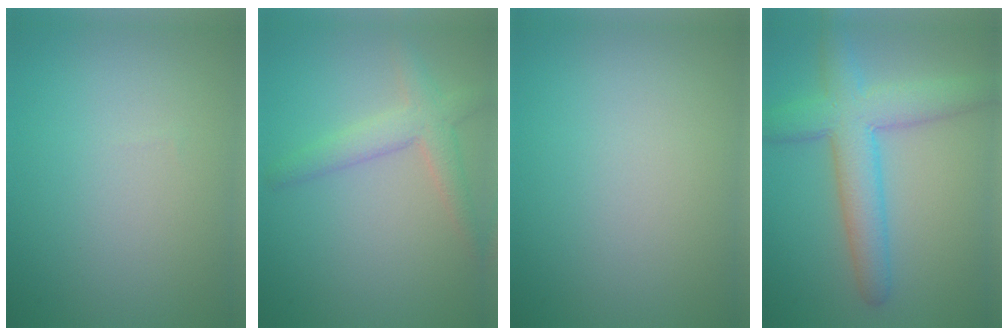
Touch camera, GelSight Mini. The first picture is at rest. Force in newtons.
{"total": 3.2, "press": 3.2, "slide": 0.2}
{"total": 0.0}
{"total": 6.3, "press": 6.3, "slide": 0.3}